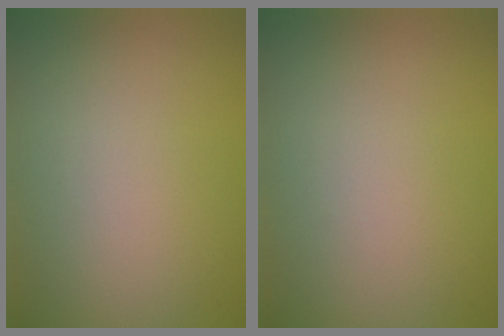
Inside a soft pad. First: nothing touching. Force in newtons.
{"total": 0.0}